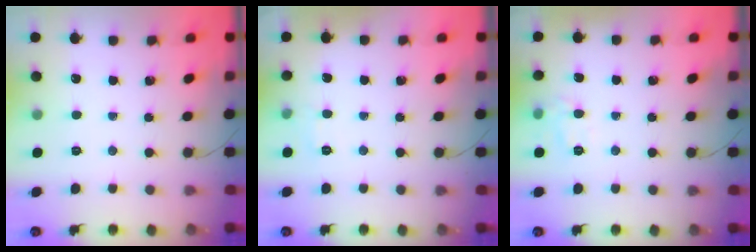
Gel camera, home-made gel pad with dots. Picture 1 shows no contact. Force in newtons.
{"total": 2.7, "press": 2.2, "slide": 1.6}
{"total": 7.8, "press": 7.7, "slide": 1.1}